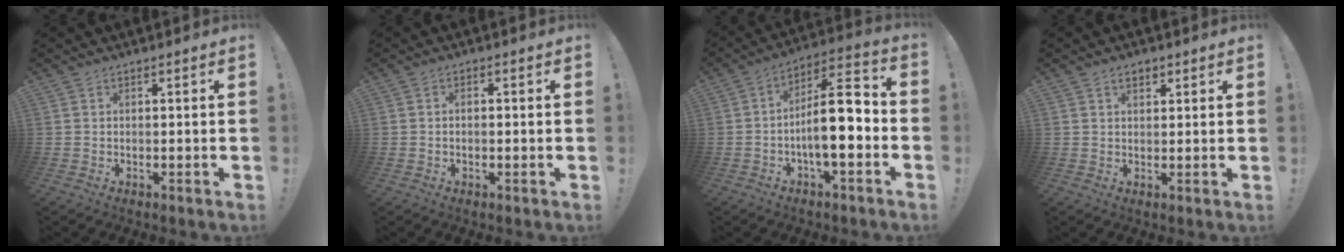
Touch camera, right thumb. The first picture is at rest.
{"total": 1.0, "force": [-0.3, 0.5, 0.9], "torque": [-0.015, 0.004, -0.006]}
{"total": 14.4, "force": [-2.8, 4.7, 13.4], "torque": [-0.214, 0.010, -0.048]}
{"total": 2.7, "force": [1.6, 1.6, 1.6], "torque": [-0.027, 0.003, 0.027]}